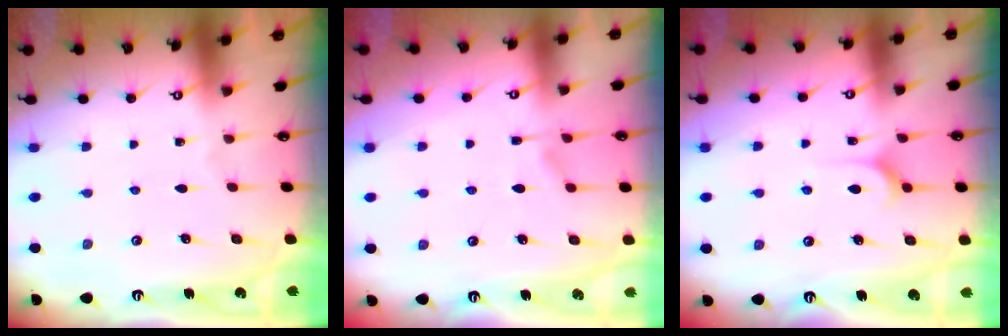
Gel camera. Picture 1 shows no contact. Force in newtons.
{"total": 1.3, "press": 0.3, "slide": 1.2}
{"total": 5.3, "press": 5.2, "slide": 0.7}